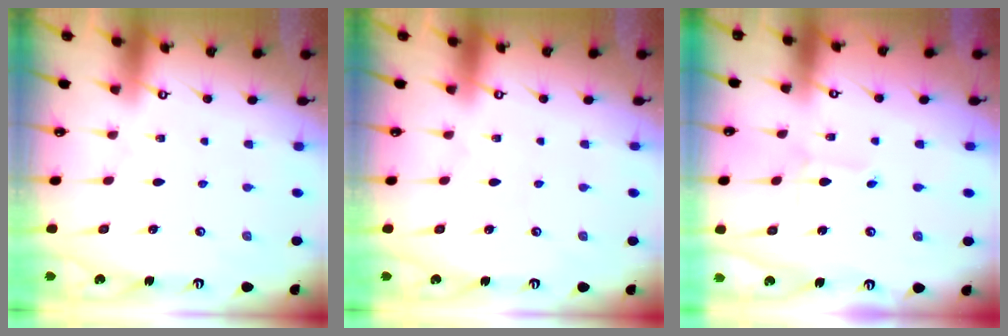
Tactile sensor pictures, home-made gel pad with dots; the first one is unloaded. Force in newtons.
{"total": 0.0}
{"total": 2.9, "press": 2.9, "slide": 0.1}